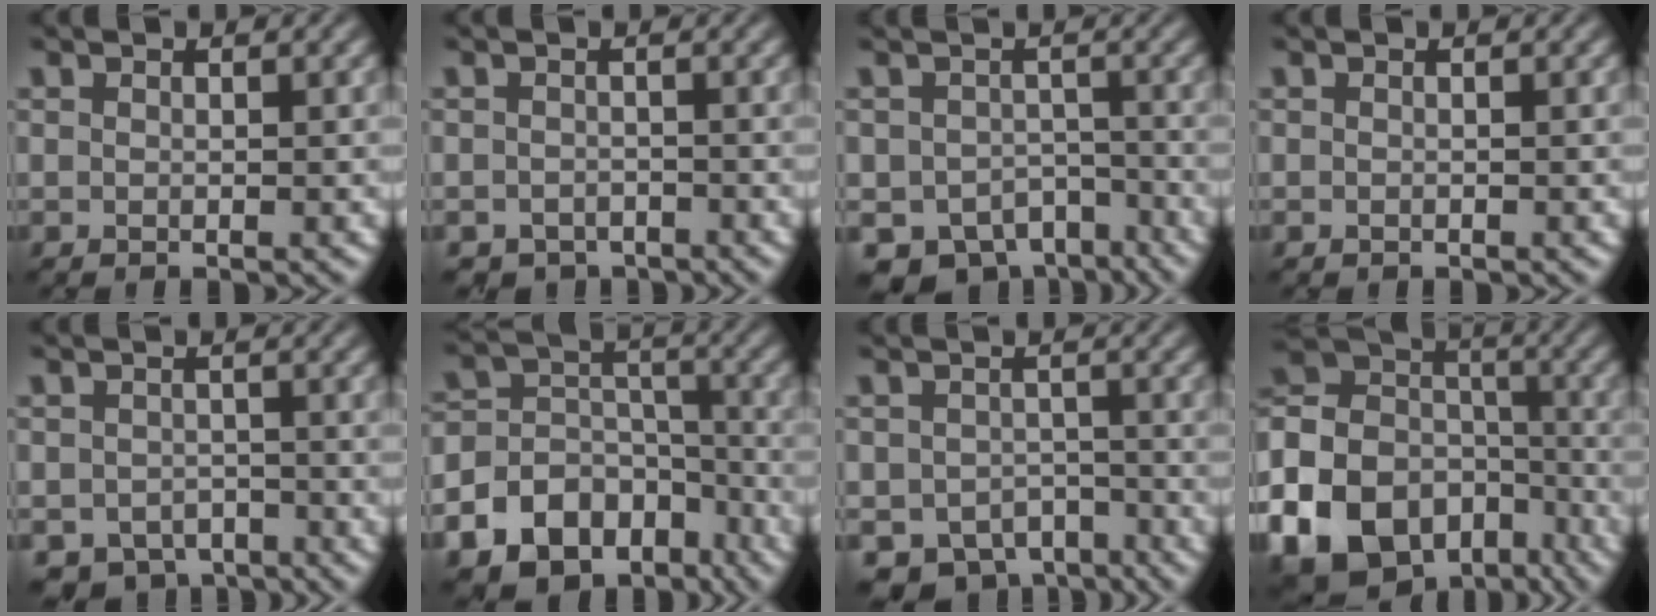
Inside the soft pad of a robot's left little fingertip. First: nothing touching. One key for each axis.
{"total": 1.6, "fx": -1.2, "fy": 0.9, "fz": 0.1, "tx": 0.005, "ty": -0.002, "tz": -0.023}
{"total": 6.4, "fx": -4.5, "fy": 3.8, "fz": 2.5, "tx": -0.029, "ty": -0.023, "tz": -0.066}
{"total": 0.0}
{"total": 3.2, "fx": -2.2, "fy": 2.1, "fz": 1.0, "tx": -0.006, "ty": -0.012, "tz": -0.036}
{"total": 14.5, "fx": -8.4, "fy": 11.0, "fz": 4.1, "tx": -0.083, "ty": -0.038, "tz": -0.129}
{"total": 5.3, "fx": -3.6, "fy": 3.3, "fz": 2.0, "tx": -0.025, "ty": -0.019, "tz": -0.058}
{"total": 19.9, "fx": -10.4, "fy": 15.0, "fz": 7.9, "tx": -0.204, "ty": -0.054, "tz": -0.176}